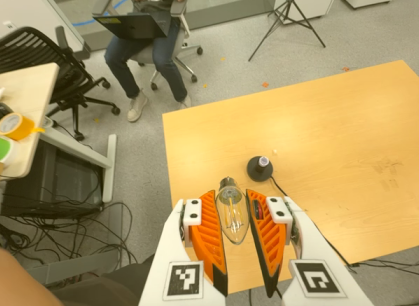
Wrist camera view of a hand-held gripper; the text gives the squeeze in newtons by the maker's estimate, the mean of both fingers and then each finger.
{"total": 13.9, "left": 15.6, "right": 12.2}